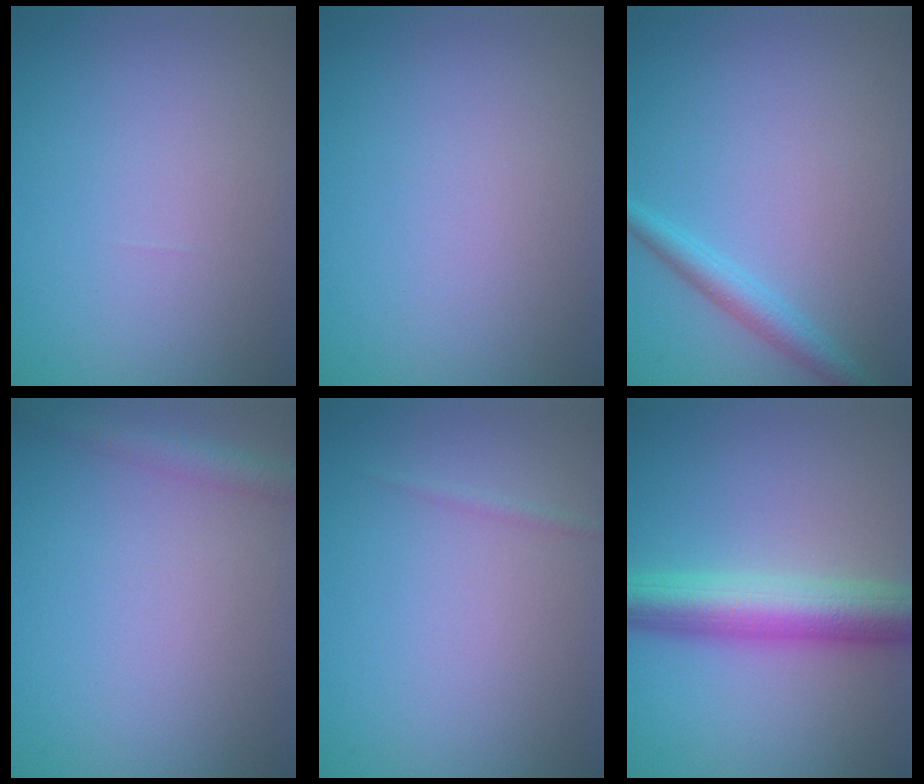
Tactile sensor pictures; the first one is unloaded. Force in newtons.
{"total": 0.0}
{"total": 2.3, "press": 2.3, "slide": 0.1}
{"total": 2.2, "press": 2.2, "slide": 0.1}
{"total": 0.6, "press": 0.6, "slide": 0.0}
{"total": 7.1, "press": 7.1, "slide": 0.3}